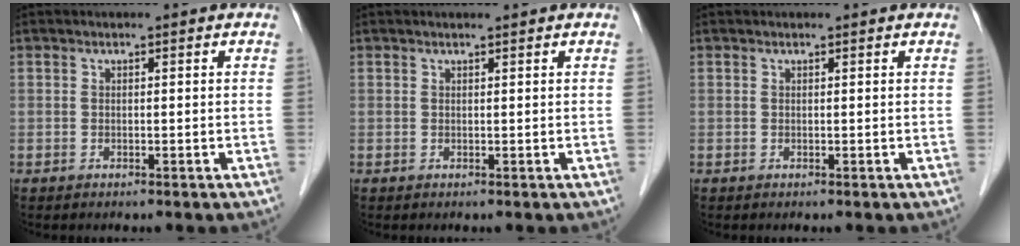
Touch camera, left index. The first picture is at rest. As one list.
[{"total": 1.1, "force": [1.0, 0.0, 0.4], "torque": [-0.007, 0.006, 0.018]}, {"total": 1.0, "force": [1.0, 0.2, 0.2], "torque": [-0.007, 0.016, 0.015]}]